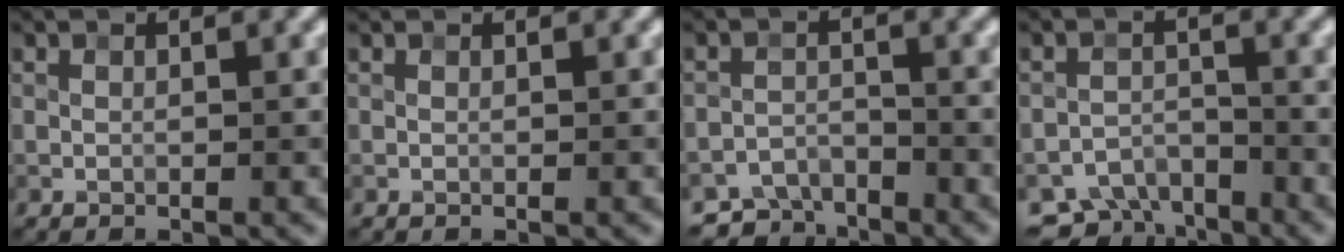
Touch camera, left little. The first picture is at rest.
{"total": 0.0}
{"total": 4.0, "force": [-3.3, 2.0, 0.9], "torque": [-0.006, -0.003, -0.061]}
{"total": 4.9, "force": [-4.1, 2.2, 1.3], "torque": [-0.010, -0.006, -0.072]}